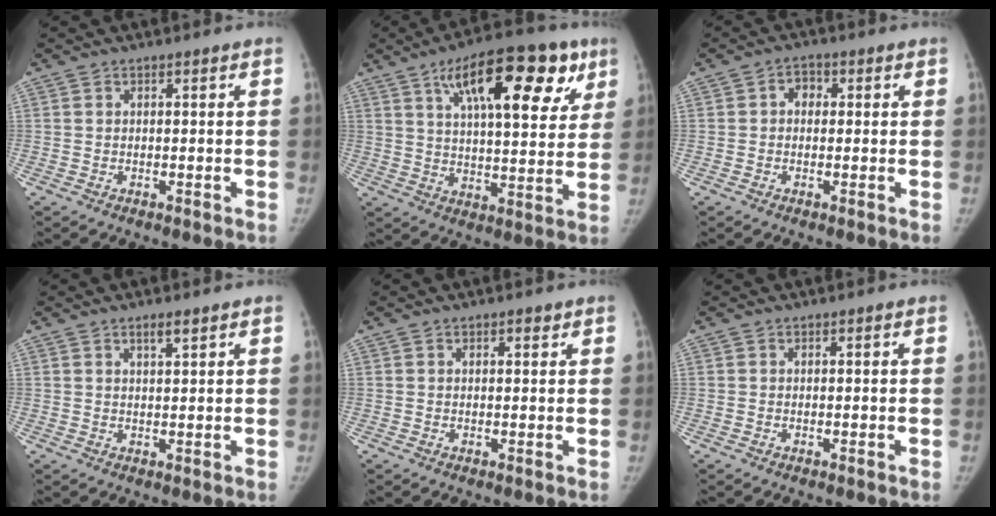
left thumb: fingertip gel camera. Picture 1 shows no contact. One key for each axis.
{"total": 21.8, "fx": 10.6, "fy": 8.7, "fz": 17.0, "tx": -0.217, "ty": -0.013, "tz": 0.160}
{"total": 2.1, "fx": 0.2, "fy": 1.9, "fz": 0.9, "tx": 0.006, "ty": 0.005, "tz": -0.003}
{"total": 2.1, "fx": 1.5, "fy": 0.5, "fz": 1.4, "tx": -0.021, "ty": -0.011, "tz": 0.028}
{"total": 1.0, "fx": 0.7, "fy": 0.4, "fz": 0.5, "tx": -0.002, "ty": -0.003, "tz": 0.010}
{"total": 0.0}